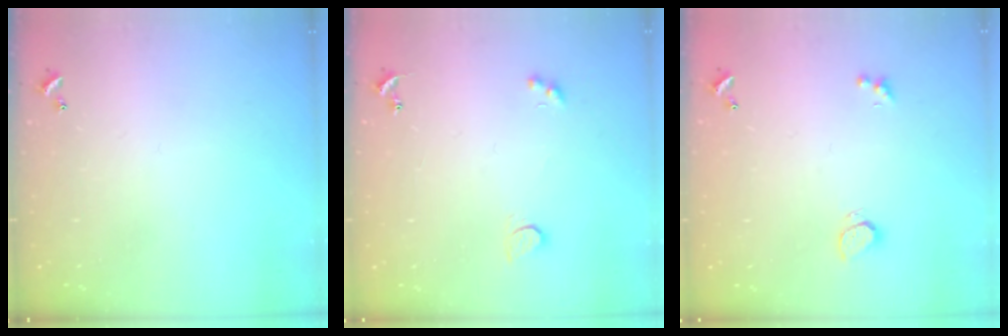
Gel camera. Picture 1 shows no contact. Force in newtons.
{"total": 2.8, "press": 2.8, "slide": 0.5}
{"total": 0.8, "press": 0.7, "slide": 0.5}